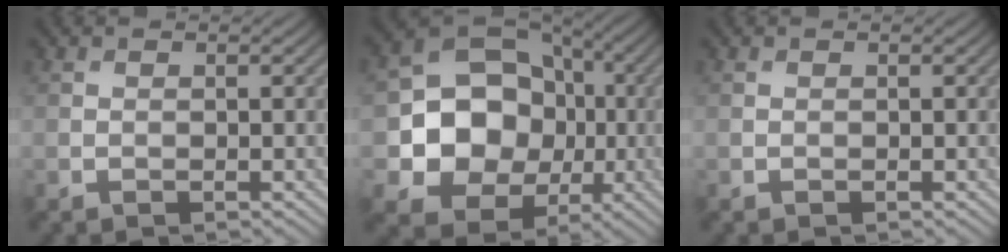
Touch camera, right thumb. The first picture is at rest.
{"total": 12.3, "force": [-1.3, 10.3, 6.6], "torque": [-0.118, 0.000, -0.033]}
{"total": 0.0}